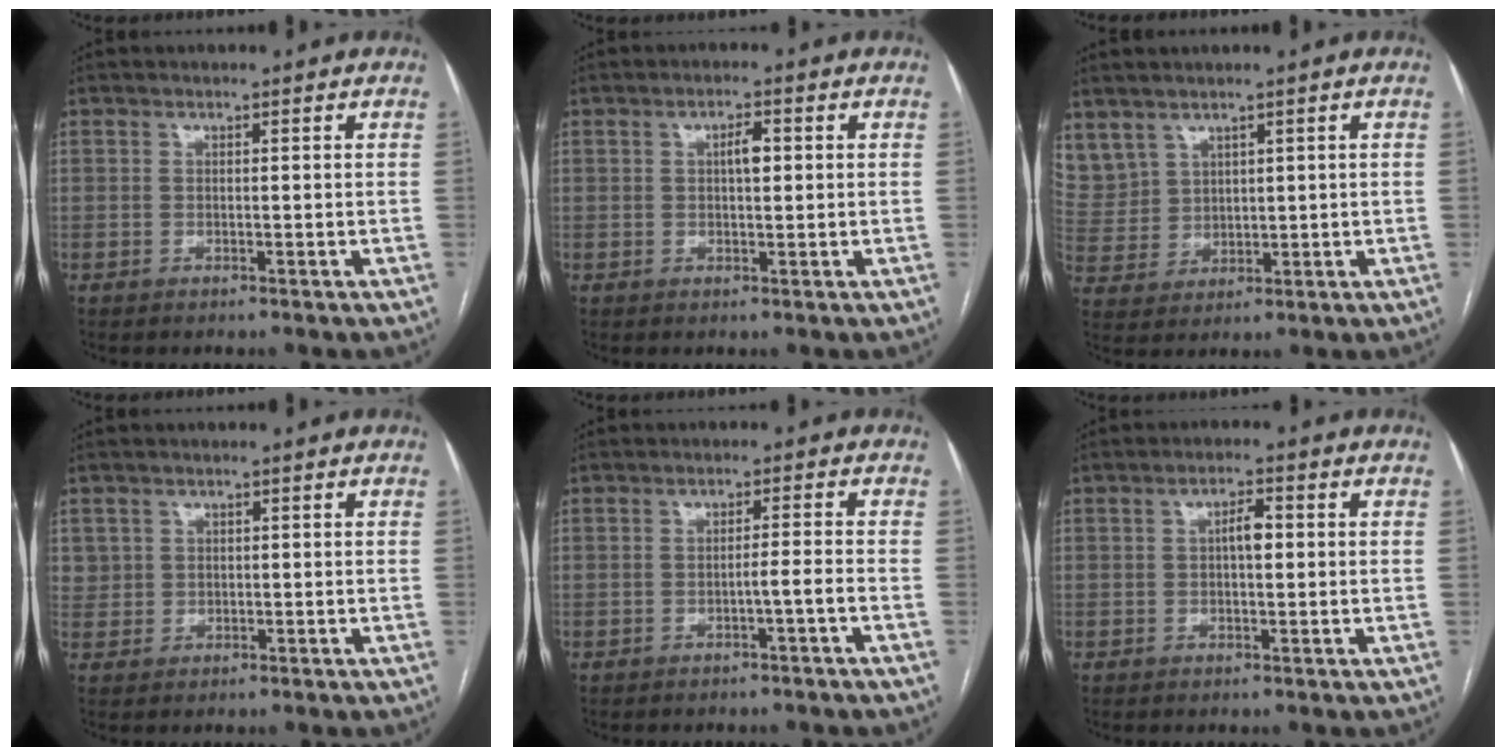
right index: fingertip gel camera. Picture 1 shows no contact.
{"total": 2.7, "force": [0.5, 0.9, 2.5], "torque": [-0.040, 0.005, 0.008]}
{"total": 10.1, "force": [6.0, 7.7, 2.6], "torque": [-0.089, 0.028, 0.151]}
{"total": 2.3, "force": [0.8, 2.2, 0.0], "torque": [0.016, 0.007, 0.013]}
{"total": 2.1, "force": [-1.2, -0.6, 1.6], "torque": [-0.023, 0.001, -0.022]}
{"total": 2.9, "force": [0.3, 0.9, 2.7], "torque": [-0.044, 0.007, 0.003]}